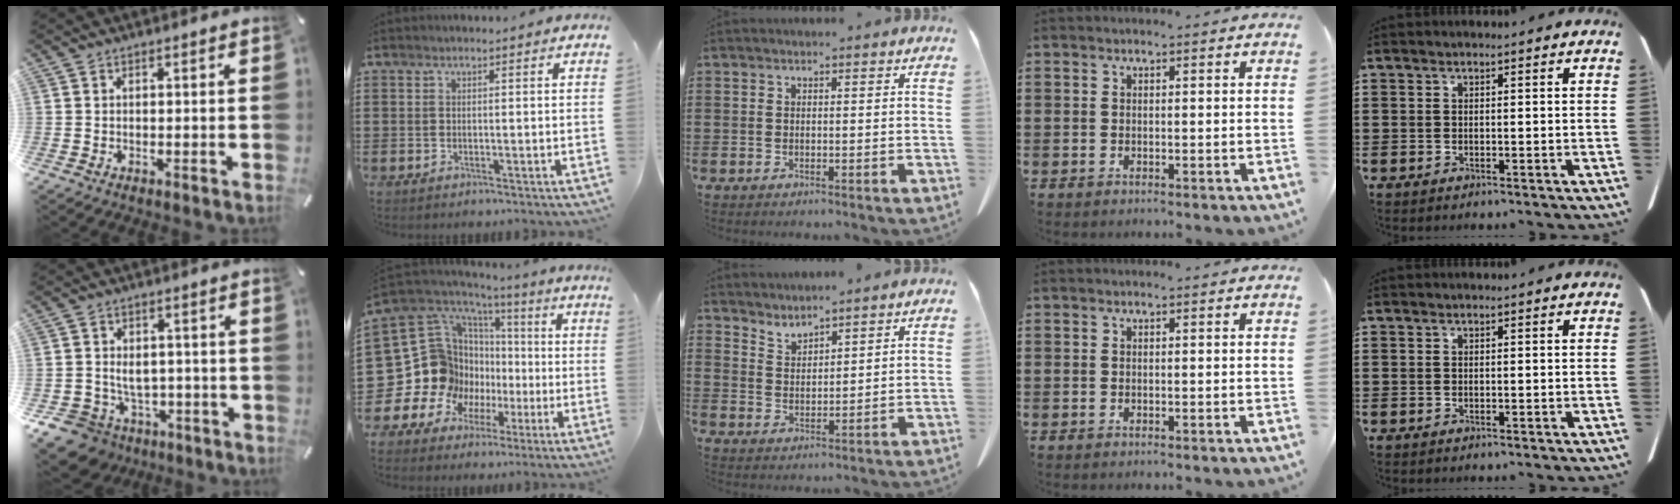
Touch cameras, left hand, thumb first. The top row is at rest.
{"thumb": {"total": 8.3, "force": [-2.3, 7.5, 2.8], "torque": [-0.076, 0.018, -0.034]}, "index": {"total": 16.4, "force": [-2.7, 15.2, 5.6], "torque": [-0.196, -0.032, -0.006]}, "middle": {"total": 3.0, "force": [3.0, 0.0, -0.2], "torque": [-0.005, -0.014, 0.058]}}